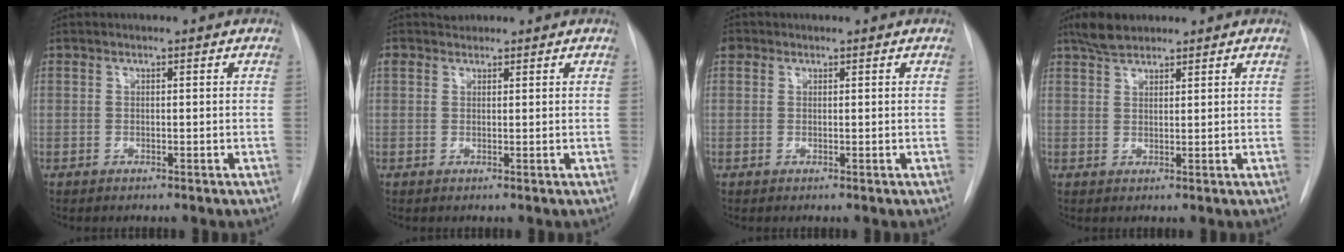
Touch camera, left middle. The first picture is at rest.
{"total": 1.5, "force": [1.3, 0.6, -0.3], "torque": [0.002, 0.011, 0.023]}
{"total": 1.5, "force": [0.8, 1.2, 0.3], "torque": [-0.002, 0.012, 0.013]}
{"total": 3.6, "force": [3.1, 1.2, 1.4], "torque": [-0.032, 0.007, 0.059]}